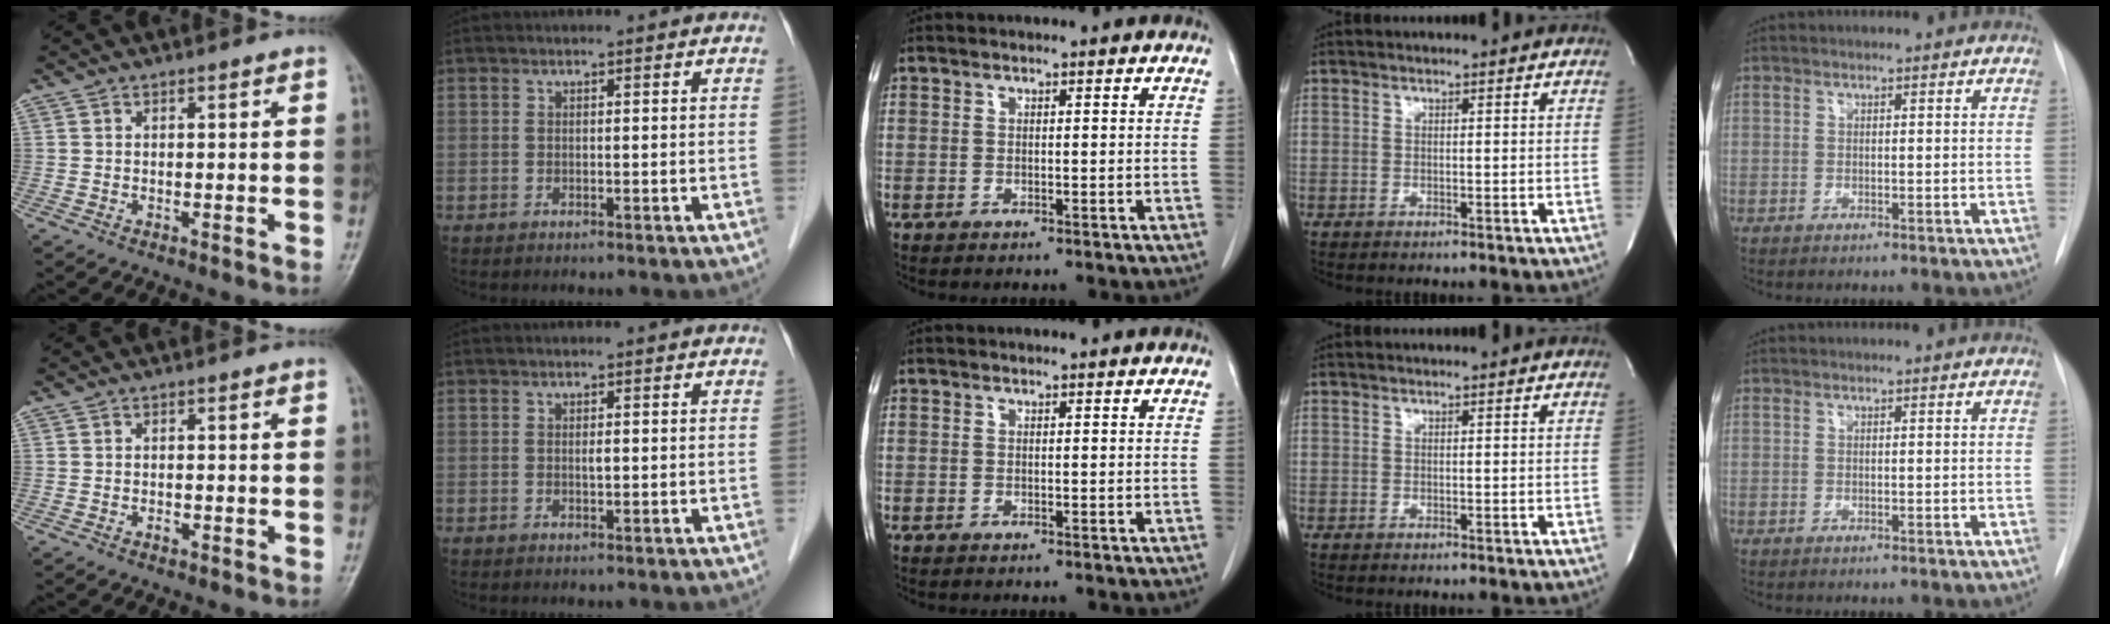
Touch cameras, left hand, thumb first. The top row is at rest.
{"thumb": {"total": 0.9, "force": [-0.4, 0.6, 0.5], "torque": [-0.006, 0.001, -0.007]}, "index": {"total": 0.6, "force": [0.1, 0.1, 0.6], "torque": [-0.013, -0.001, 0.001]}}